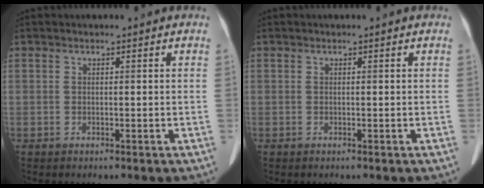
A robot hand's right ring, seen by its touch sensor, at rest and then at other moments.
{"total": 0.0}